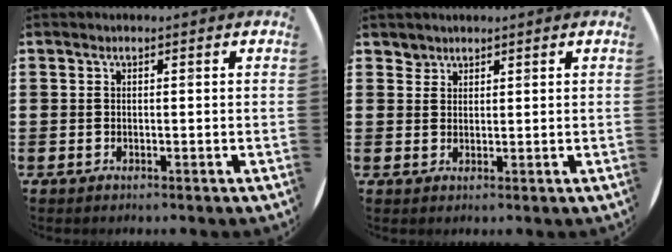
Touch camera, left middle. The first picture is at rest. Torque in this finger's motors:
{"motor_torque": [-0.34, -0.02, -0.09, -0.02]}